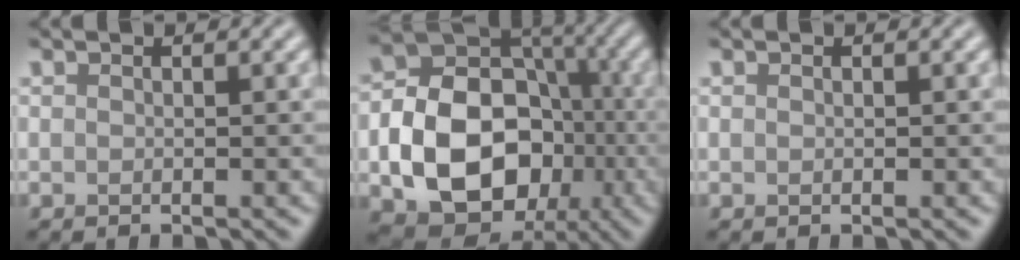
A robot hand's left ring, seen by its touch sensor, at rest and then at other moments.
{"total": 12.6, "force": [-3.0, 9.3, 7.9], "torque": [-0.130, -0.003, -0.063]}
{"total": 0.0}